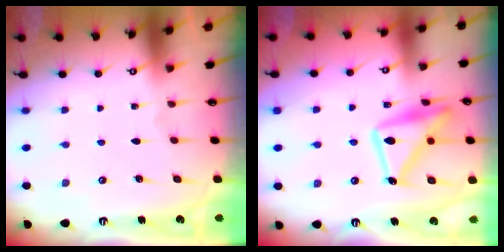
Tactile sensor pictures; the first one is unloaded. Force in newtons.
{"total": 16.7, "press": 16.6, "slide": 1.1}